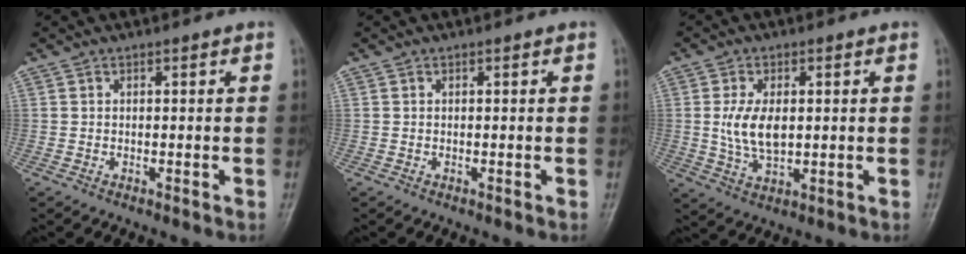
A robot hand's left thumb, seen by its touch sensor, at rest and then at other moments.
{"total": 0.0}
{"total": 7.5, "force": [0.6, 4.1, 6.3], "torque": [-0.120, -0.007, 0.015]}